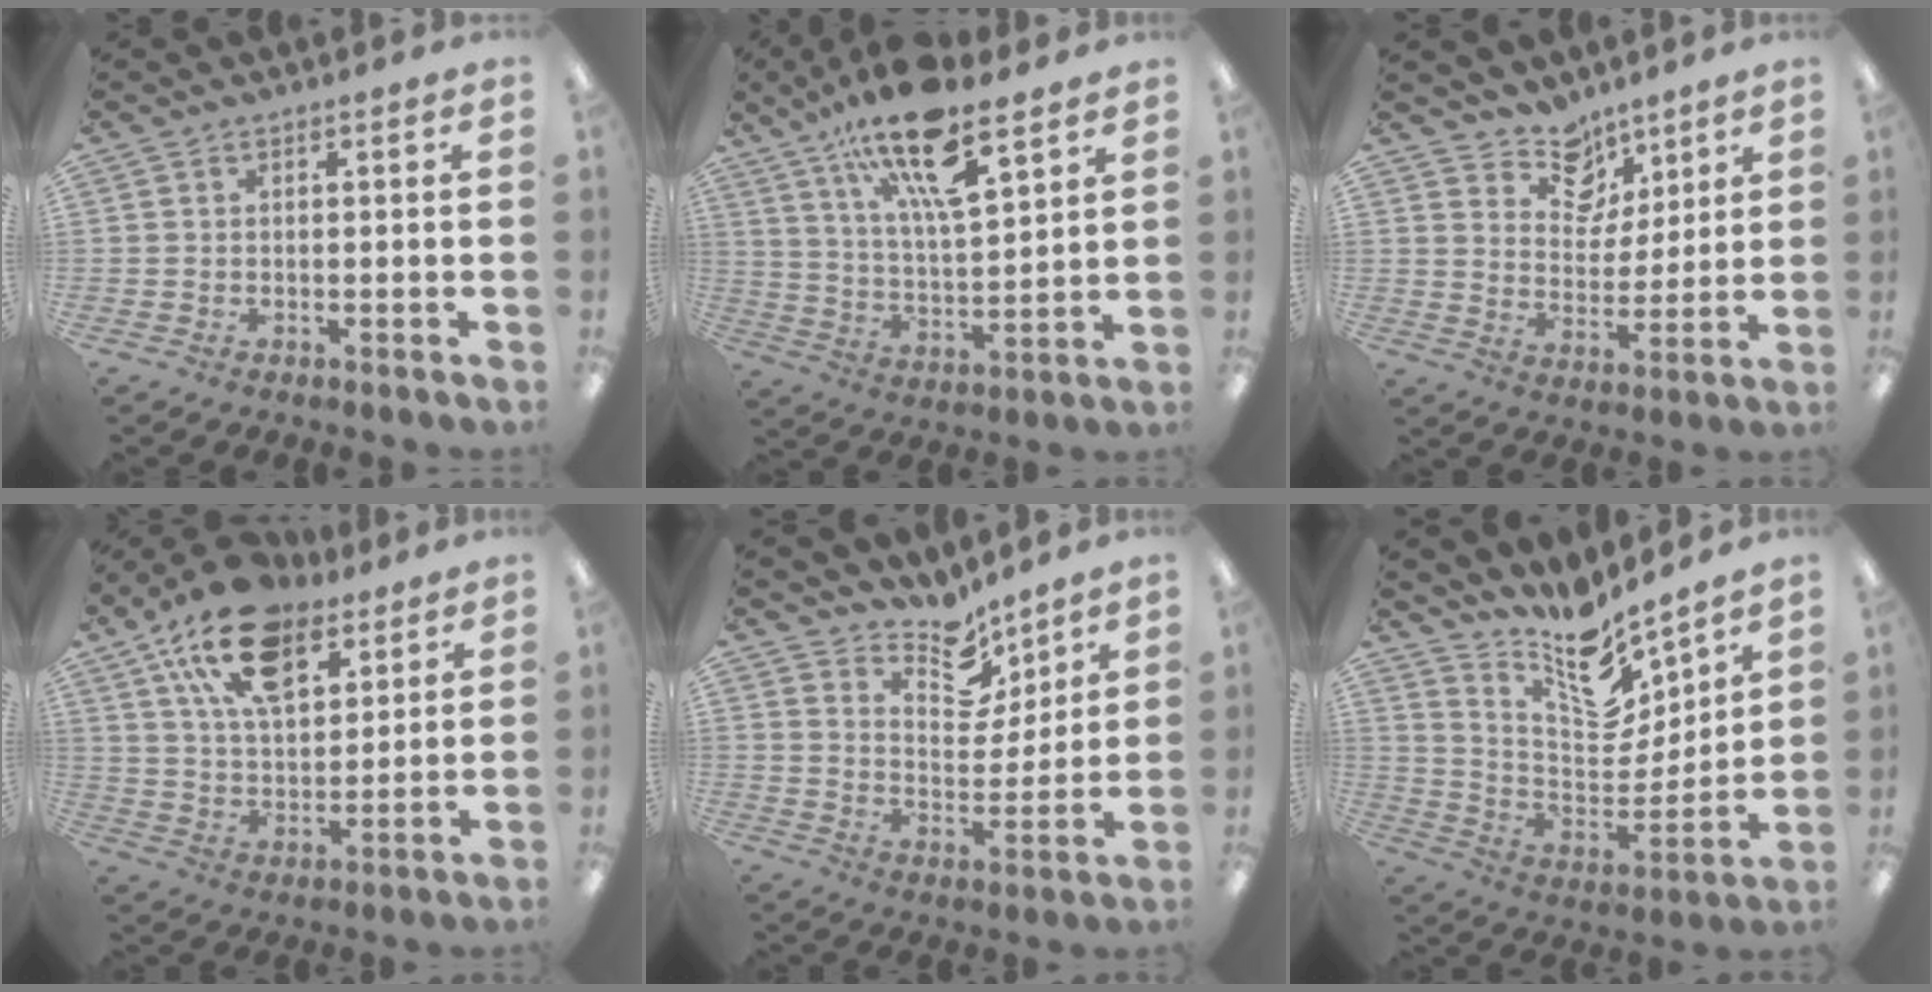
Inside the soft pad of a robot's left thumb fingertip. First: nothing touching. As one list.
[{"total": 18.2, "force": [12.5, 5.5, 12.0], "torque": [-0.209, -0.063, 0.209]}, {"total": 10.1, "force": [8.0, 5.9, 1.7], "torque": [-0.033, -0.057, 0.151]}, {"total": 19.1, "force": [11.4, 10.3, 11.4], "torque": [-0.193, -0.041, 0.202]}, {"total": 9.4, "force": [8.2, 3.9, 2.1], "torque": [-0.037, -0.065, 0.152]}, {"total": 13.5, "force": [11.9, 4.4, 4.7], "torque": [-0.088, -0.112, 0.210]}]